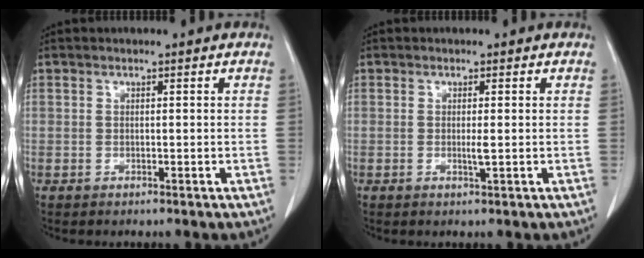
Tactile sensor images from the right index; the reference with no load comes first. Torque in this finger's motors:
{"motor_torque": [0.47, 0.27, 0.27, 0.09]}